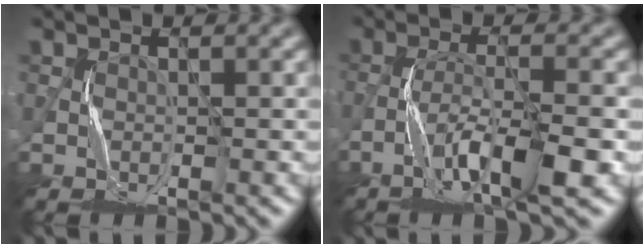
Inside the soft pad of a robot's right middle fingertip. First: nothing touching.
{"total": 6.3, "force": [-3.4, 0.9, 5.3], "torque": [-0.097, 0.005, -0.063]}